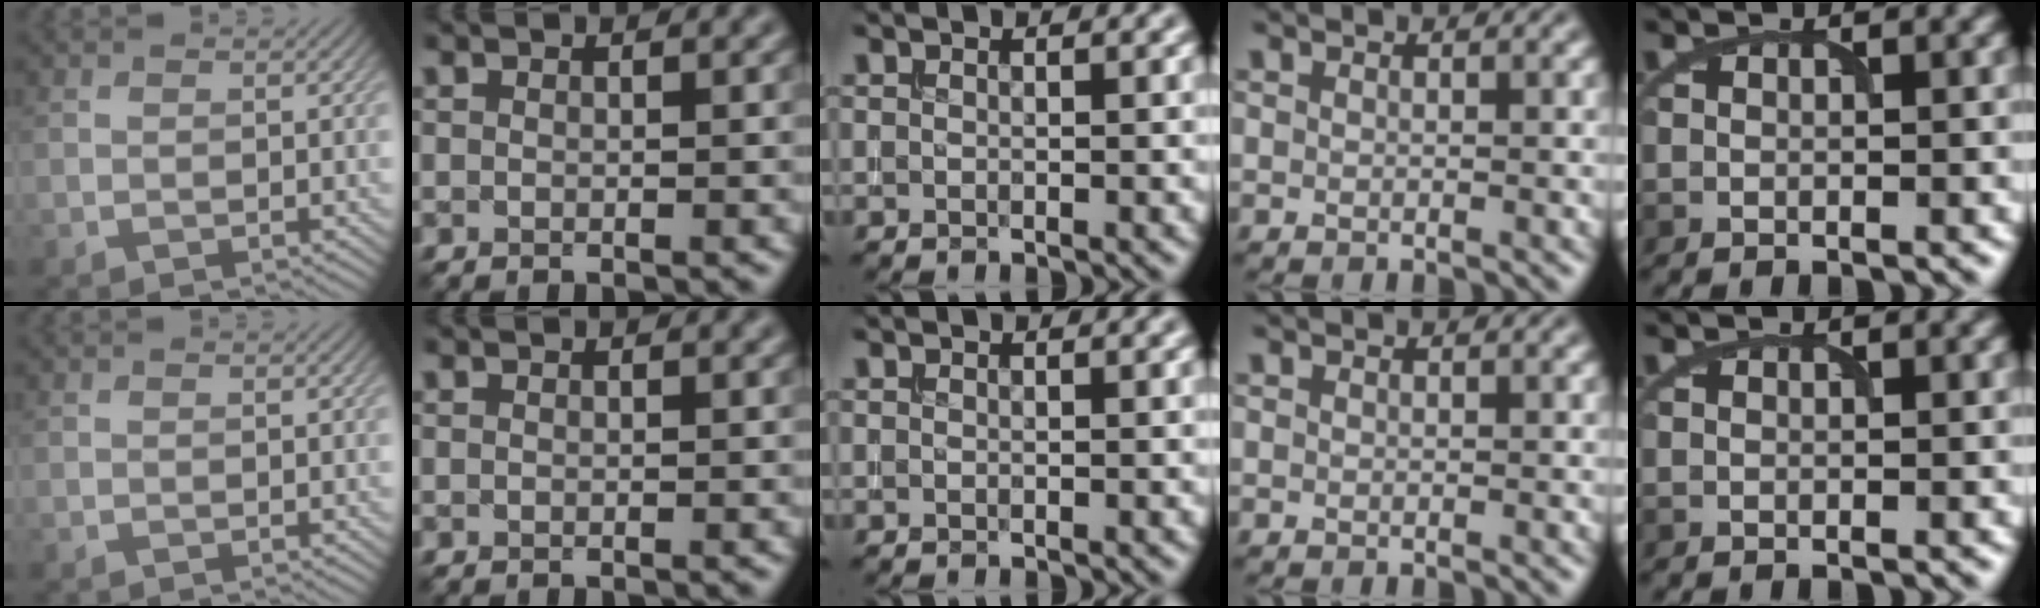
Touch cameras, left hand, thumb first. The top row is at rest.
{}